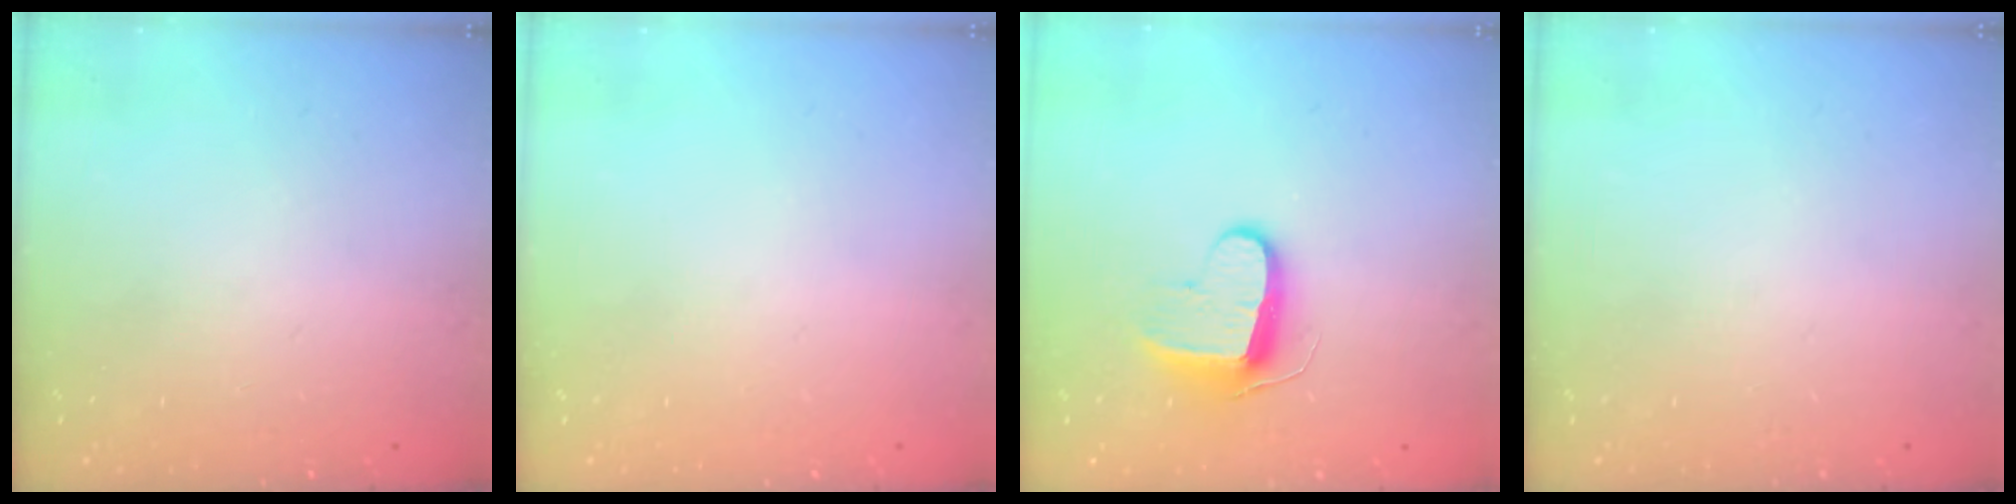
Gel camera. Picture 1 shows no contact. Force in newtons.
{"total": 0.0}
{"total": 9.7, "press": 9.7, "slide": 0.4}
{"total": 0.0}